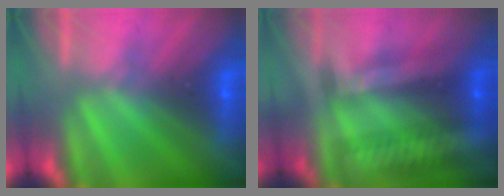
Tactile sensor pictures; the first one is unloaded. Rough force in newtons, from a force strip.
{"total": 2.4}